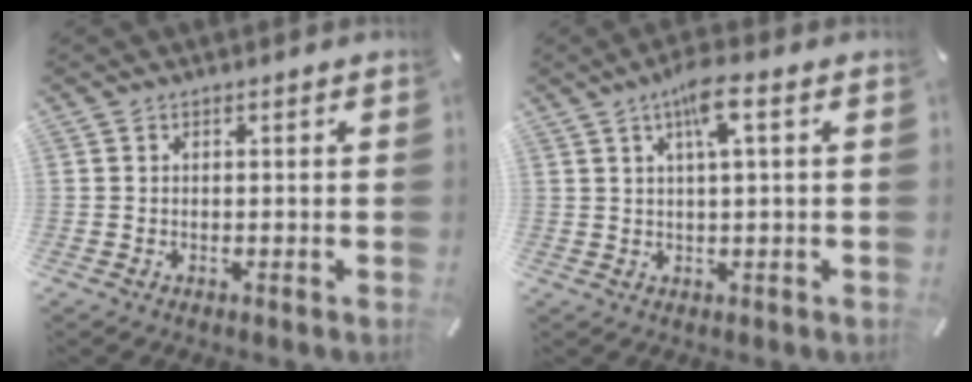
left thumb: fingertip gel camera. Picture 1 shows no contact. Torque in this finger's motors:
{"motor_torque": [1.13, 1.10, -0.03, -0.19, 0.10]}